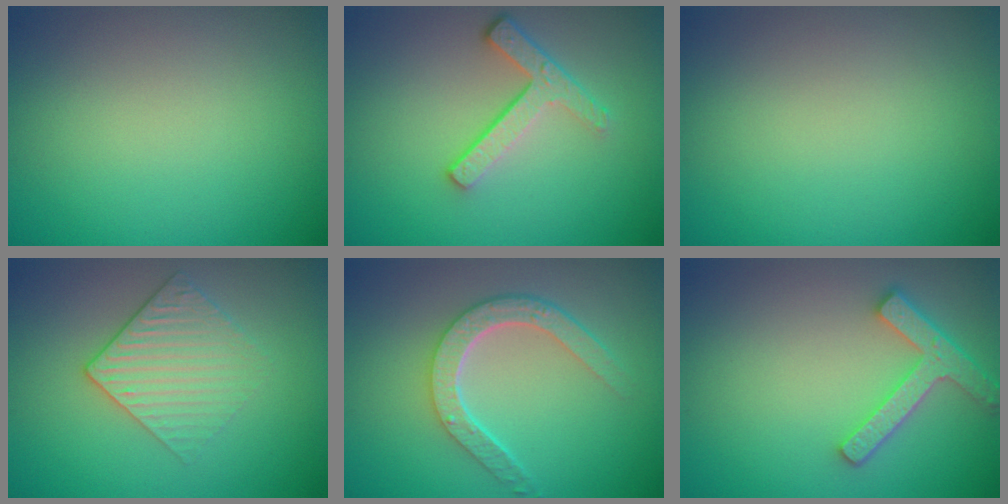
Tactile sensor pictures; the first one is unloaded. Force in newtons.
{"total": 3.6, "press": 2.6, "slide": 2.5}
{"total": 0.0}
{"total": 3.0, "press": 2.6, "slide": 1.6}
{"total": 4.2, "press": 3.3, "slide": 2.6}
{"total": 3.9, "press": 3.6, "slide": 1.5}